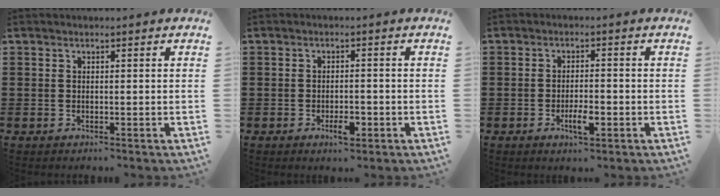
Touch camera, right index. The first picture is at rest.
{"total": 2.9, "force": [-1.3, 1.2, 2.3], "torque": [-0.041, 0.002, -0.024]}
{"total": 3.7, "force": [-1.6, 1.2, 3.2], "torque": [-0.060, 0.000, -0.028]}